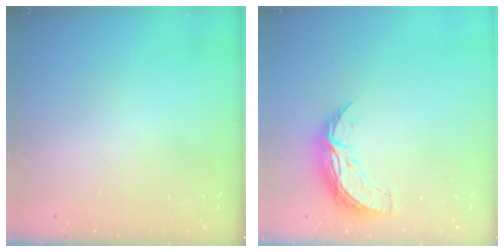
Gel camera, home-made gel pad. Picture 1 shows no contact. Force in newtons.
{"total": 7.5, "press": 7.5, "slide": 0.5}